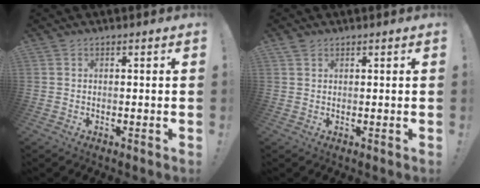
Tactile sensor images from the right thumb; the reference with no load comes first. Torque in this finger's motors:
{"motor_torque": [-0.19, 0.07, -0.18, 0.11, 0.00]}